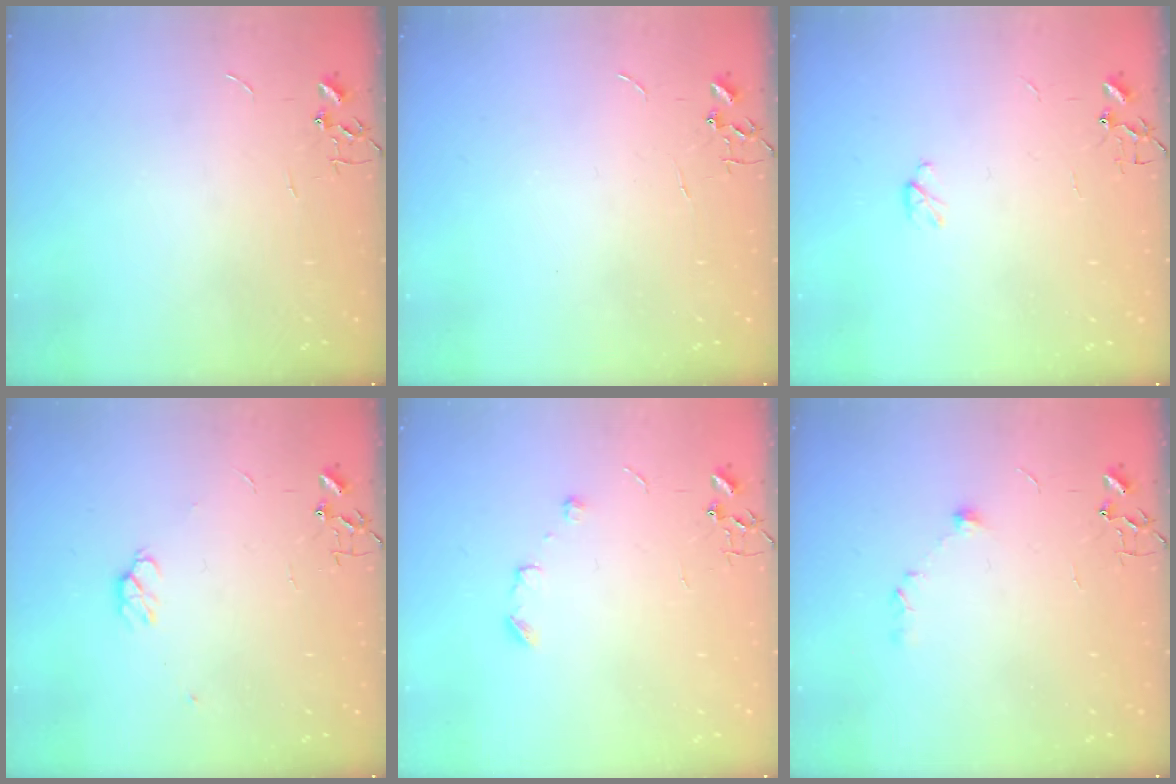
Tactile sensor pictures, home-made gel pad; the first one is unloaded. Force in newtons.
{"total": 0.0}
{"total": 3.4, "press": 3.3, "slide": 0.4}
{"total": 4.4, "press": 4.3, "slide": 0.8}
{"total": 6.5, "press": 6.4, "slide": 1.1}
{"total": 6.6, "press": 6.6, "slide": 0.8}